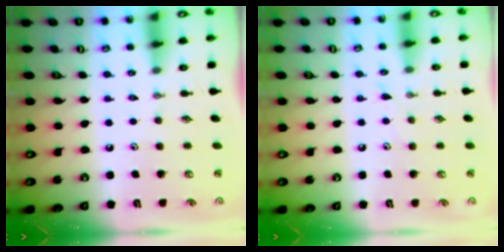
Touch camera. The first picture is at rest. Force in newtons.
{"total": 4.8, "press": 4.8, "slide": 0.6}